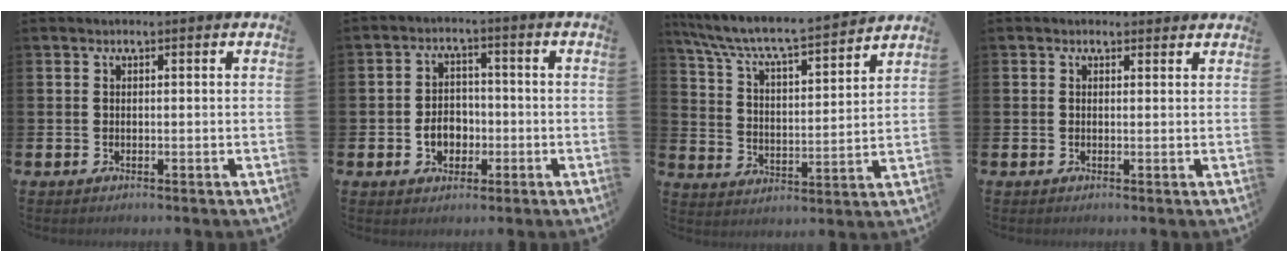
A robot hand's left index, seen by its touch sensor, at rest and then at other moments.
{"total": 4.4, "force": [-1.3, 3.5, 2.3], "torque": [-0.032, 0.000, -0.031]}
{"total": 7.0, "force": [6.5, 0.7, 2.5], "torque": [-0.080, -0.056, 0.106]}
{"total": 0.9, "force": [0.6, 0.6, 0.3], "torque": [0.010, 0.002, 0.006]}